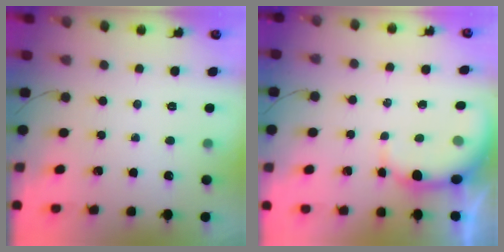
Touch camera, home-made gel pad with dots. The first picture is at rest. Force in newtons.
{"total": 4.1, "press": 4.0, "slide": 0.7}